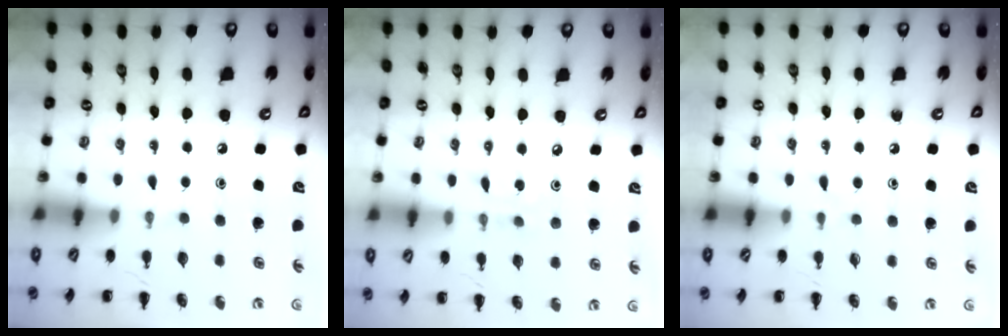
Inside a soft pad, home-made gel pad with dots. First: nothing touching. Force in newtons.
{"total": 3.2, "press": 3.0, "slide": 1.0}
{"total": 3.2, "press": 2.9, "slide": 1.4}